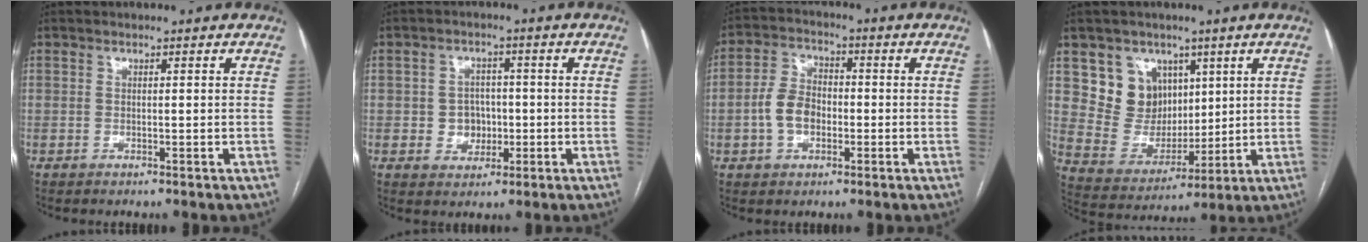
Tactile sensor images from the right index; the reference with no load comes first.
{"total": 4.7, "force": [-0.6, 4.2, 2.1], "torque": [-0.029, 0.012, -0.003]}
{"total": 7.0, "force": [-1.5, 4.7, 5.0], "torque": [-0.112, 0.018, -0.029]}
{"total": 10.3, "force": [4.9, 8.4, 3.4], "torque": [-0.077, 0.022, 0.109]}